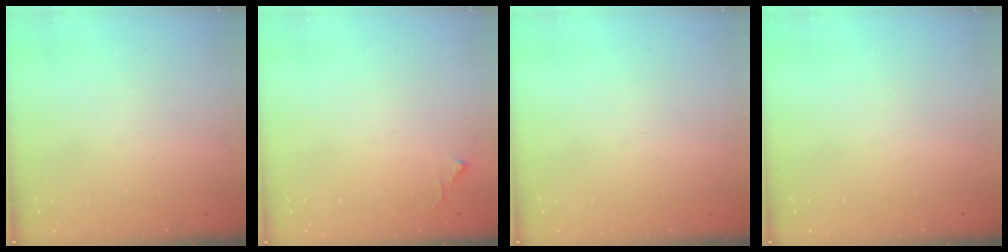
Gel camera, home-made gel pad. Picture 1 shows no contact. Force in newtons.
{"total": 4.2, "press": 4.1, "slide": 0.7}
{"total": 0.0}
{"total": 0.0}